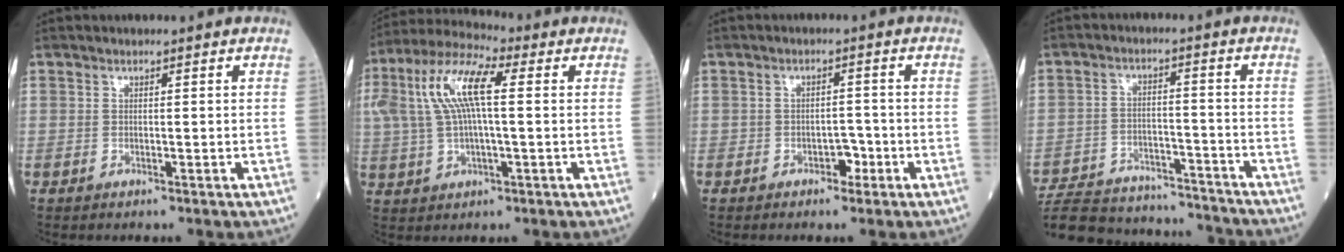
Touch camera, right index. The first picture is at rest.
{"total": 11.7, "force": [2.3, 3.1, 11.1], "torque": [-0.244, 0.030, 0.040]}
{"total": 2.3, "force": [-1.3, 1.4, 1.3], "torque": [-0.013, 0.006, -0.020]}
{"total": 20.0, "force": [-18.9, 4.0, 5.4], "torque": [-0.127, -0.001, -0.274]}